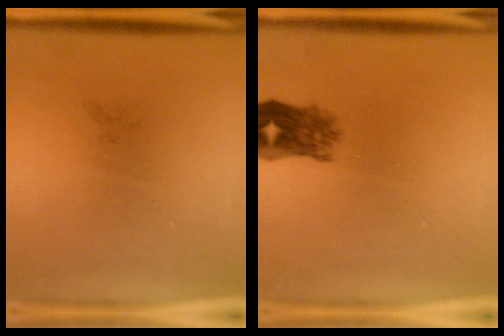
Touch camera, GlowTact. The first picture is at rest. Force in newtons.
{"total": 3.8}